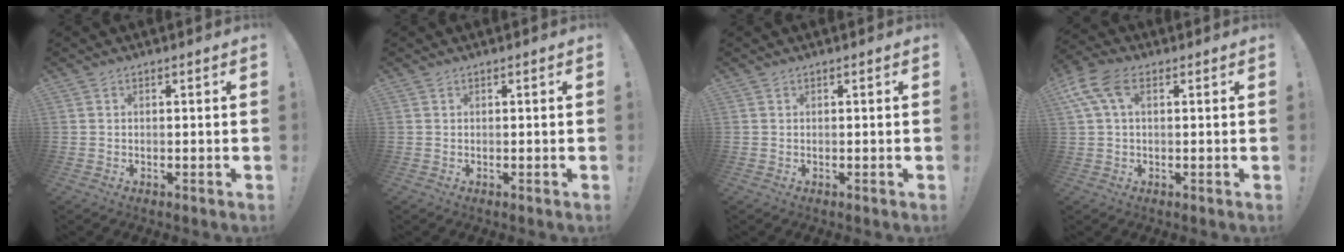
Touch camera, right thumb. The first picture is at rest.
{"total": 0.0}
{"total": 0.0}
{"total": 9.2, "force": [3.3, 5.0, 7.0], "torque": [-0.139, 0.005, 0.065]}